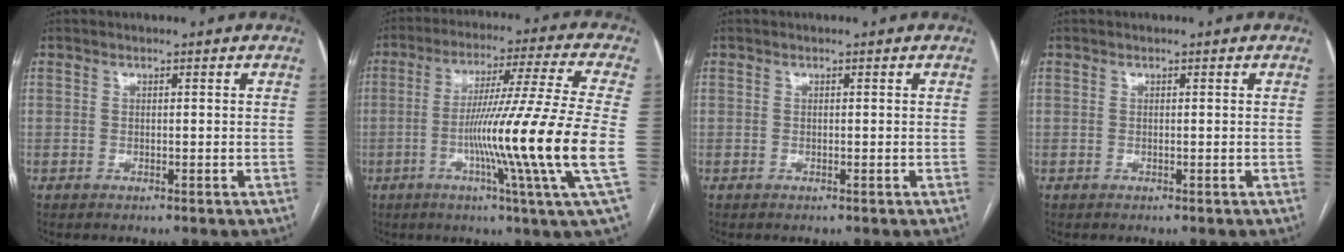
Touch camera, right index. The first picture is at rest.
{"total": 19.0, "force": [-3.9, -3.2, 18.3], "torque": [-0.299, -0.020, -0.080]}
{"total": 0.0}
{"total": 0.0}